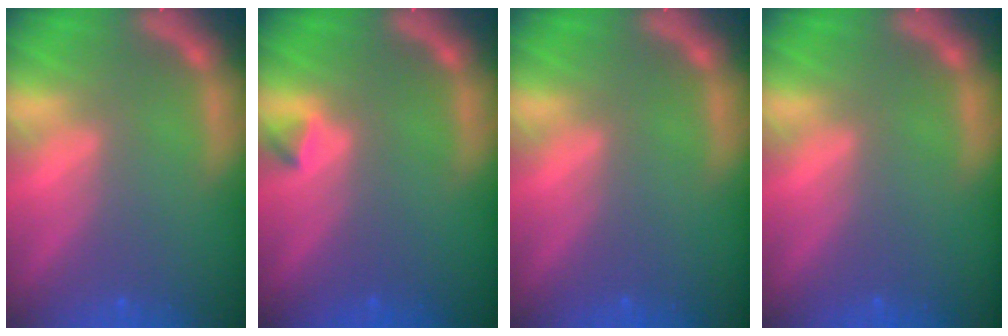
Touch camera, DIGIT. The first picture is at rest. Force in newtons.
{"total": 0.9}
{"total": 0.0}
{"total": 0.0}